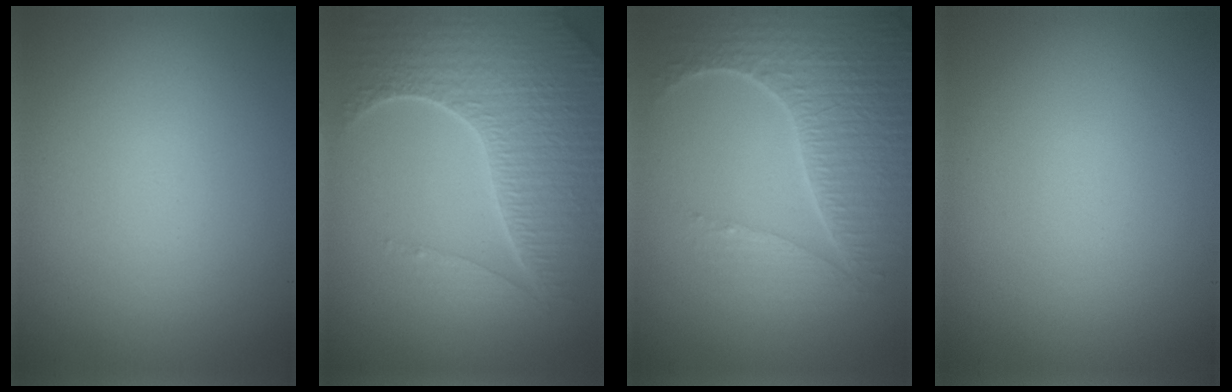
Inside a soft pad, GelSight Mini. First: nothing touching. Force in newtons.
{"total": 7.1, "press": 5.2, "slide": 4.9}
{"total": 5.9, "press": 4.8, "slide": 3.4}
{"total": 0.0}